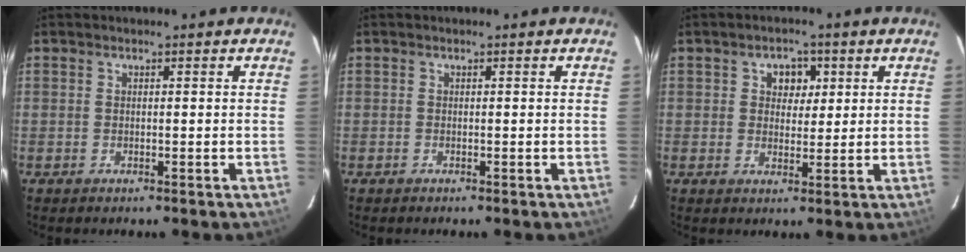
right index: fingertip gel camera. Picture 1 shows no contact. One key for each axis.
{"total": 0.0}
{"total": 4.1, "fx": 1.3, "fy": 3.4, "fz": 1.9, "tx": -0.021, "ty": 0.010, "tz": 0.021}